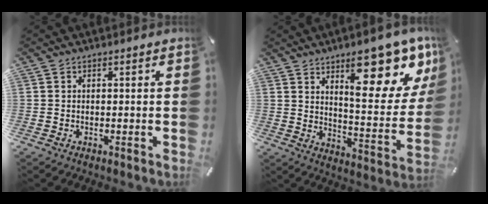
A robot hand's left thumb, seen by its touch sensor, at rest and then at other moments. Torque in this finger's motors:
{"motor_torque": [2.76, 2.24, 1.38, -1.39, 0.13]}